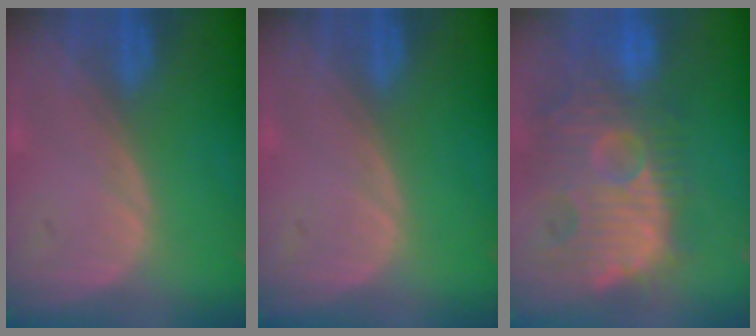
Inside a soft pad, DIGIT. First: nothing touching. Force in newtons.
{"total": 0.0}
{"total": 13.5, "press": 12.3, "slide": 5.5}